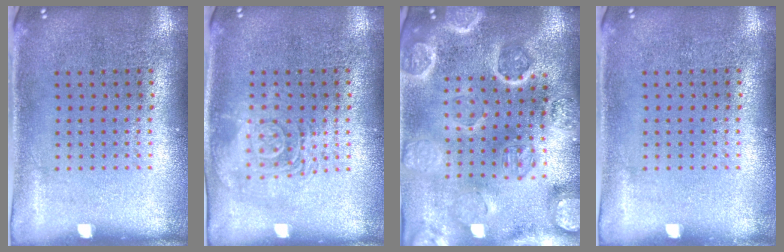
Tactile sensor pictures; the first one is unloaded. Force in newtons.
{"total": 2.8, "press": 2.7, "slide": 0.4}
{"total": 4.6, "press": 4.1, "slide": 2.0}
{"total": 0.0}